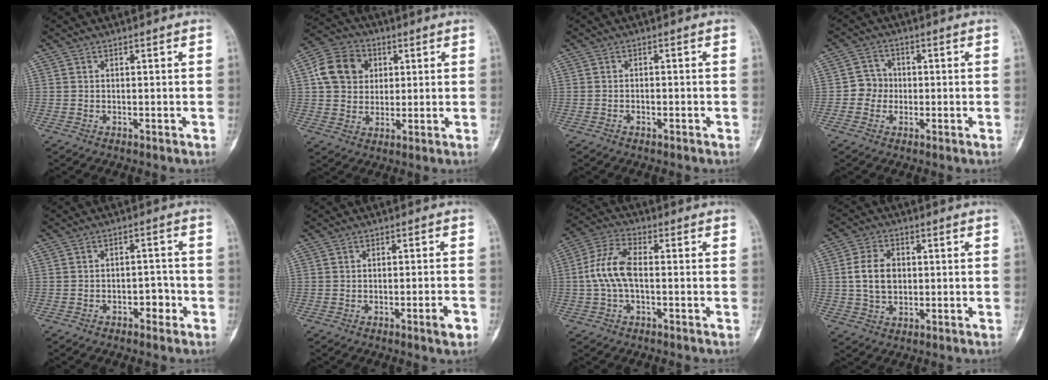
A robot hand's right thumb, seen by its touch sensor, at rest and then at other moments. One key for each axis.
{"total": 10.8, "fx": 2.5, "fy": 9.1, "fz": 5.2, "tx": -0.074, "ty": 0.004, "tz": 0.035}
{"total": 1.2, "fx": -0.6, "fy": 0.6, "fz": 0.8, "tx": -0.017, "ty": 0.007, "tz": -0.010}
{"total": 3.9, "fx": -0.6, "fy": 3.8, "fz": 0.9, "tx": 0.012, "ty": 0.012, "tz": -0.020}
{"total": 4.0, "fx": -1.8, "fy": 2.5, "fz": 2.5, "tx": -0.020, "ty": 0.023, "tz": -0.029}
{"total": 3.3, "fx": -1.6, "fy": 0.4, "fz": 2.8, "tx": -0.045, "ty": 0.005, "tz": -0.024}
{"total": 8.8, "fx": -0.5, "fy": 4.6, "fz": 7.5, "tx": -0.160, "ty": 0.028, "tz": -0.016}
{"total": 7.2, "fx": 0.4, "fy": 5.2, "fz": 5.0, "tx": -0.082, "ty": 0.005, "tz": 0.008}